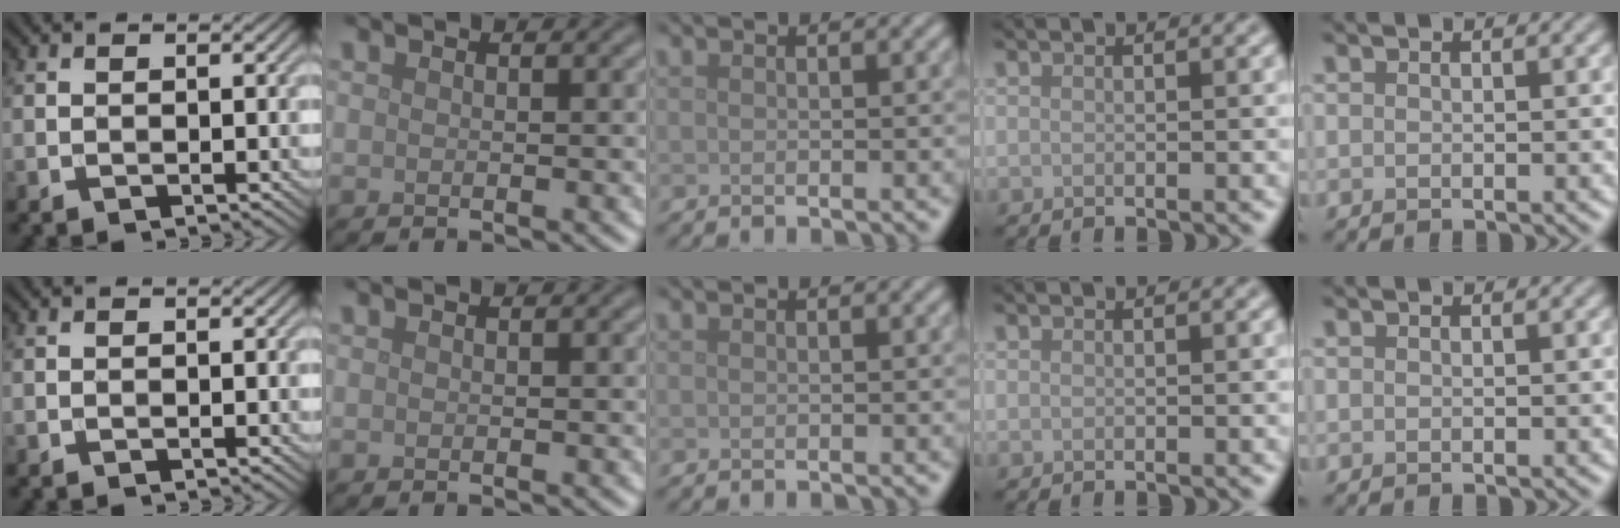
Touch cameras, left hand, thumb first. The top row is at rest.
{}